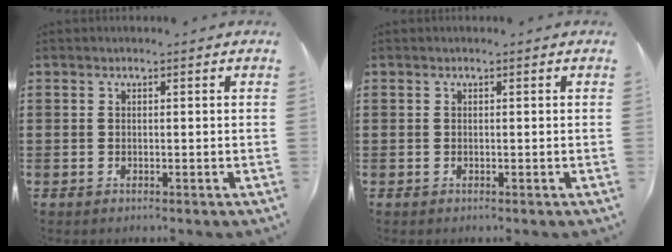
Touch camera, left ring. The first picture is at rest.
{"total": 0.0}